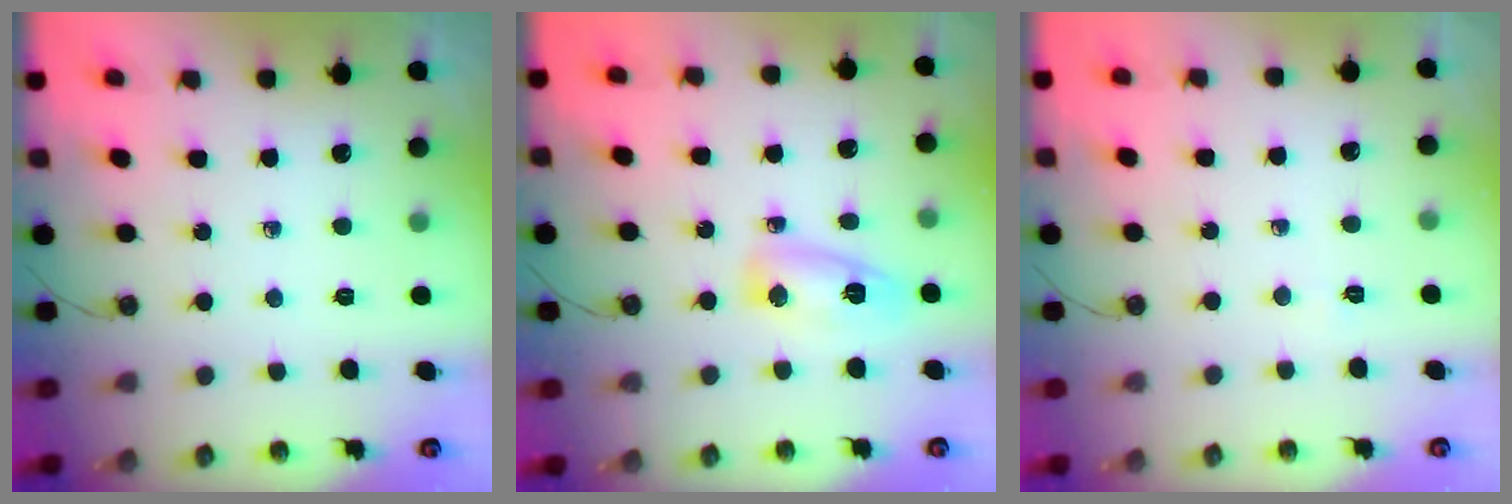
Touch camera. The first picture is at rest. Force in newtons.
{"total": 7.7, "press": 7.7, "slide": 0.8}
{"total": 18.9, "press": 4.1, "slide": 18.4}